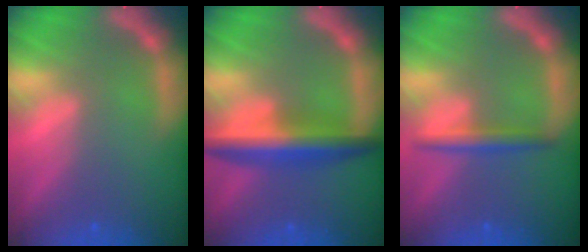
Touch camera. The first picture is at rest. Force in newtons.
{"total": 6.0}
{"total": 2.5}